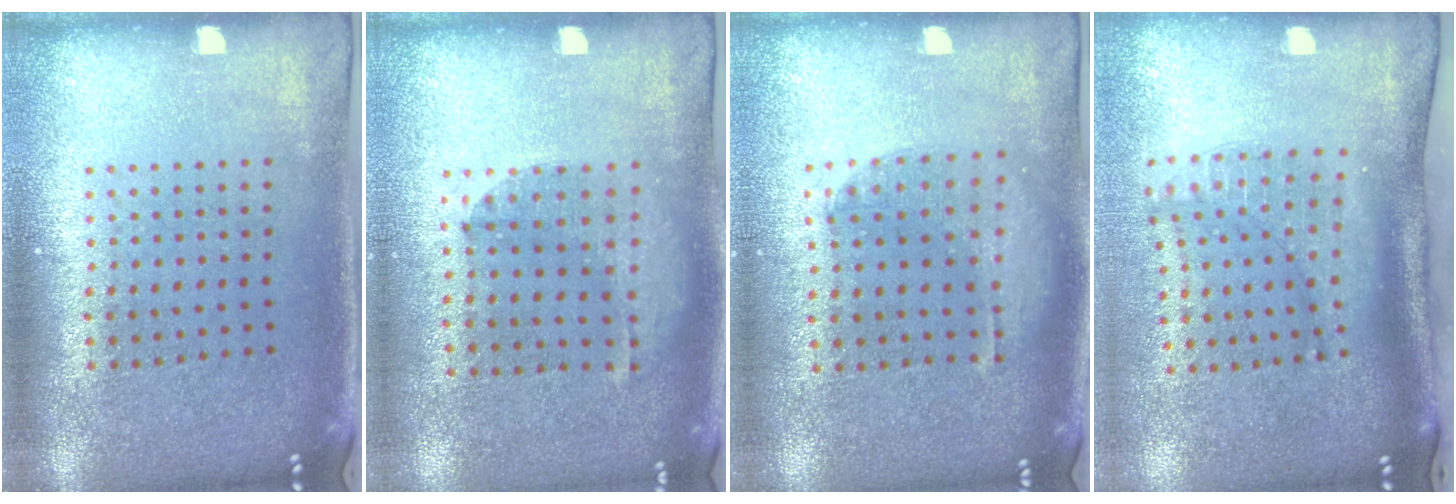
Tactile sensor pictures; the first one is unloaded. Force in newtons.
{"total": 1.0, "press": 1.0, "slide": 0.3}
{"total": 1.4, "press": 1.4, "slide": 0.4}
{"total": 2.2, "press": 1.5, "slide": 1.6}